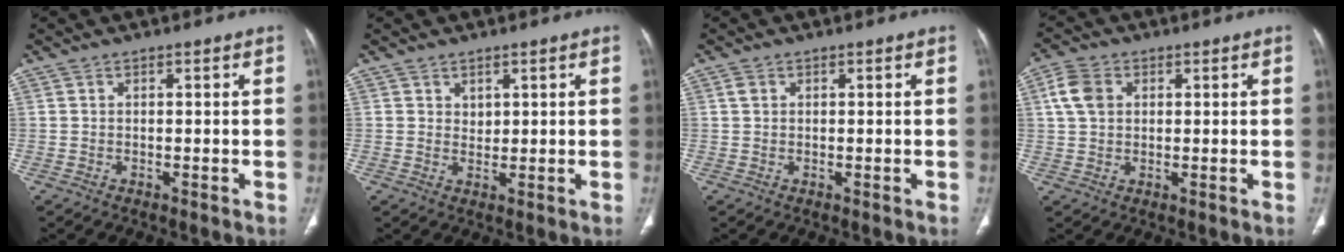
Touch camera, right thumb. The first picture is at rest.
{"total": 1.7, "force": [1.1, 1.3, 0.3], "torque": [0.013, -0.007, 0.017]}
{"total": 1.0, "force": [0.3, 0.8, 0.5], "torque": [-0.009, 0.005, 0.006]}
{"total": 5.6, "force": [1.4, 4.2, 3.4], "torque": [-0.066, 0.008, 0.025]}